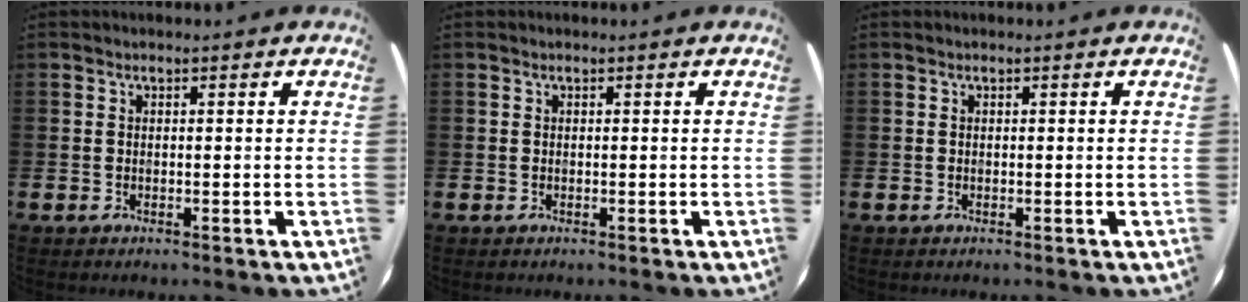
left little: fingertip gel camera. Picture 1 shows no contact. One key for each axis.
{"total": 0.0}
{"total": 0.0}